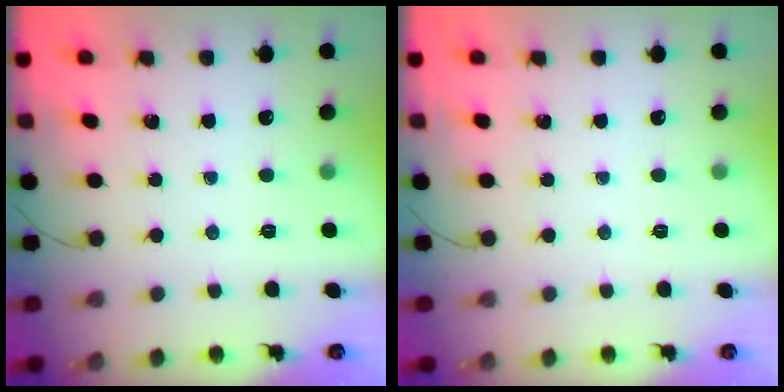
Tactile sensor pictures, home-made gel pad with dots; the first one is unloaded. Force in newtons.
{"total": 0.0}